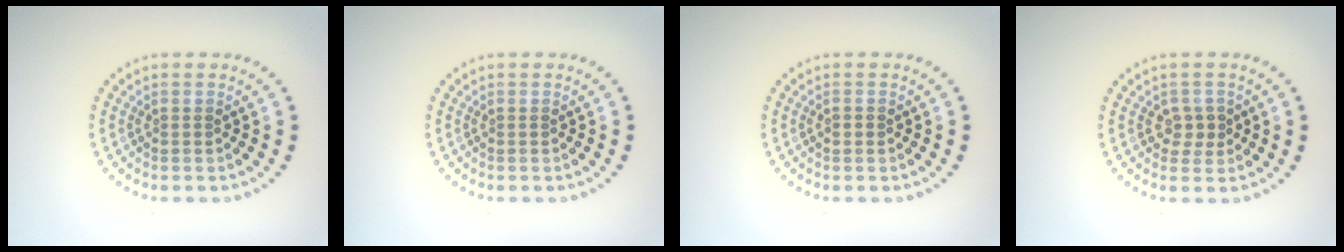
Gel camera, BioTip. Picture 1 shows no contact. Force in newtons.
{"total": 0.0}
{"total": 0.9, "press": 0.9, "slide": 0.1}
{"total": 1.7, "press": 1.6, "slide": 0.5}